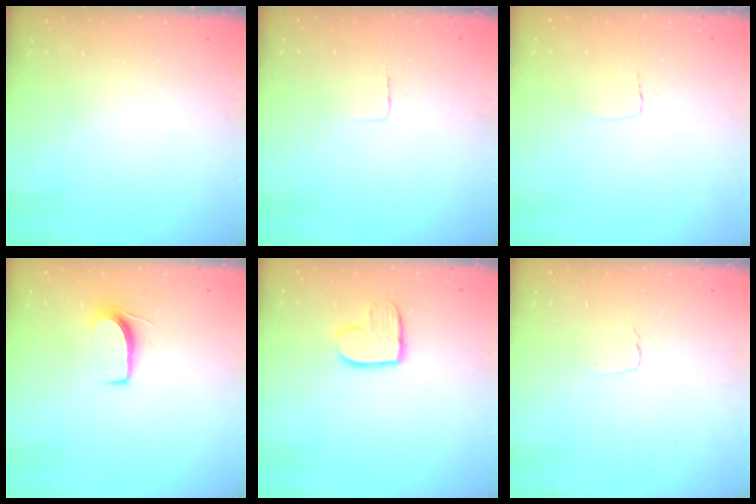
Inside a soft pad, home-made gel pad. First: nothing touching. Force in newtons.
{"total": 2.3, "press": 2.3, "slide": 0.1}
{"total": 2.3, "press": 2.3, "slide": 0.1}
{"total": 7.0, "press": 7.0, "slide": 0.6}
{"total": 9.5, "press": 9.5, "slide": 0.3}
{"total": 3.4, "press": 3.4, "slide": 0.3}